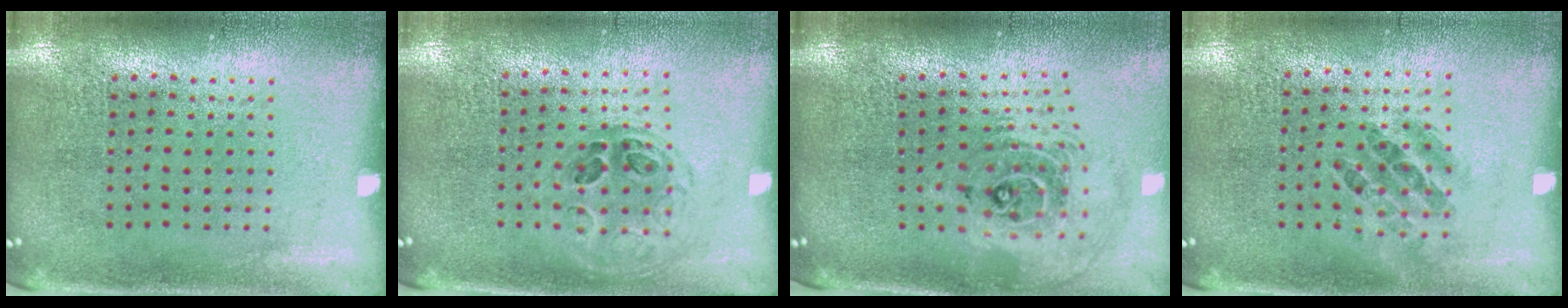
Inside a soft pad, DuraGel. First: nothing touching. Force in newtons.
{"total": 1.0, "press": 1.0, "slide": 0.4}
{"total": 2.4, "press": 1.8, "slide": 1.6}
{"total": 0.9, "press": 0.8, "slide": 0.5}